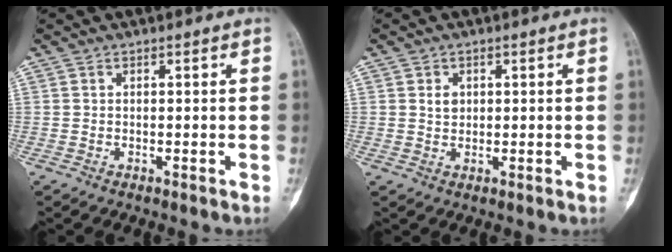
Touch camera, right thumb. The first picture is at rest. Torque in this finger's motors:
{"motor_torque": [-0.02, 0.01, 0.01, -0.01, 0.02]}